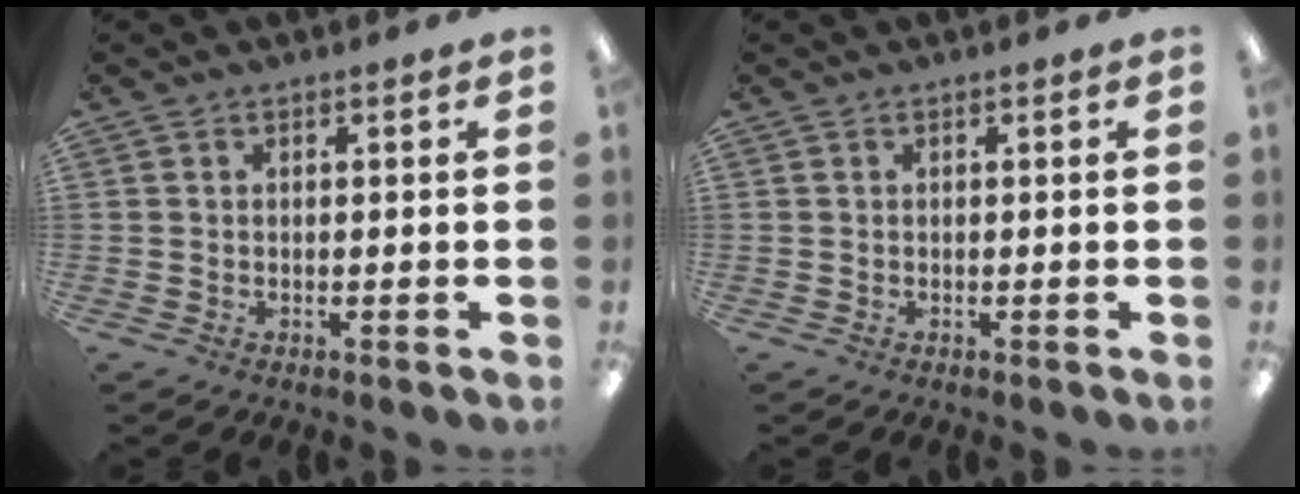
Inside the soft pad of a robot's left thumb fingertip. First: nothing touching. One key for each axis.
{"total": 0.0}